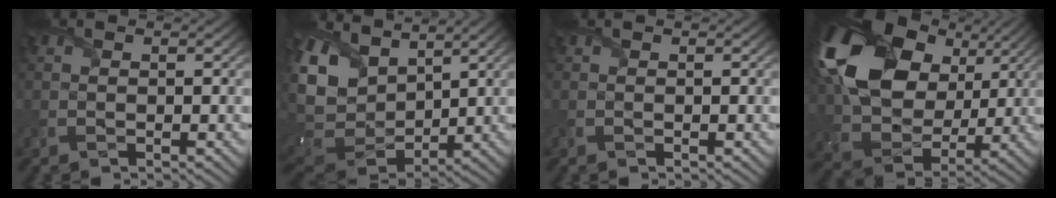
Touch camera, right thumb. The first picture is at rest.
{"total": 12.8, "force": [4.3, 9.0, 8.1], "torque": [-0.238, 0.005, 0.087]}
{"total": 0.0}
{"total": 19.5, "force": [6.6, 13.9, 12.0], "torque": [-0.288, 0.021, 0.133]}